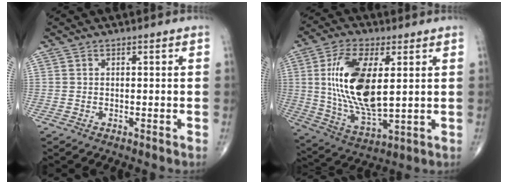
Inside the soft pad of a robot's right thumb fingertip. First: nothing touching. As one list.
[{"total": 17.8, "force": [3.0, 7.9, 15.7], "torque": [-0.302, -0.019, 0.064]}]